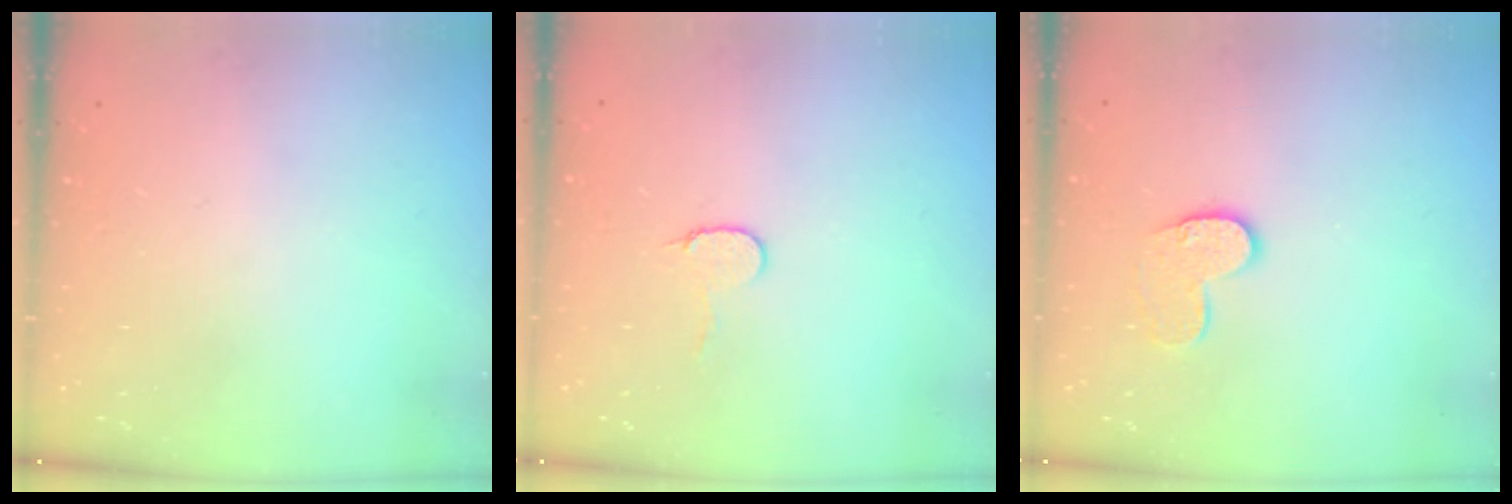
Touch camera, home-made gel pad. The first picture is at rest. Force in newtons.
{"total": 5.9, "press": 5.9, "slide": 0.5}
{"total": 9.1, "press": 9.0, "slide": 0.6}